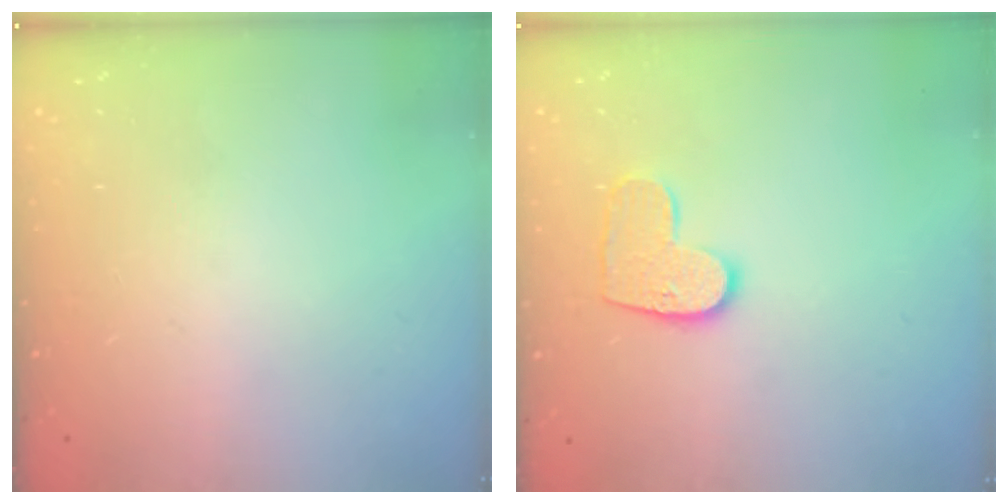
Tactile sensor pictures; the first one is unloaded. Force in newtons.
{"total": 9.3, "press": 9.3, "slide": 0.4}